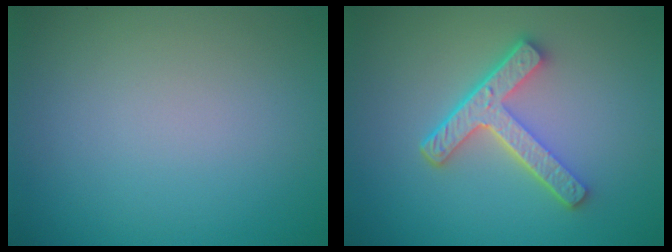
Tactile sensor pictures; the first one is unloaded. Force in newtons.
{"total": 5.0, "press": 3.7, "slide": 3.4}